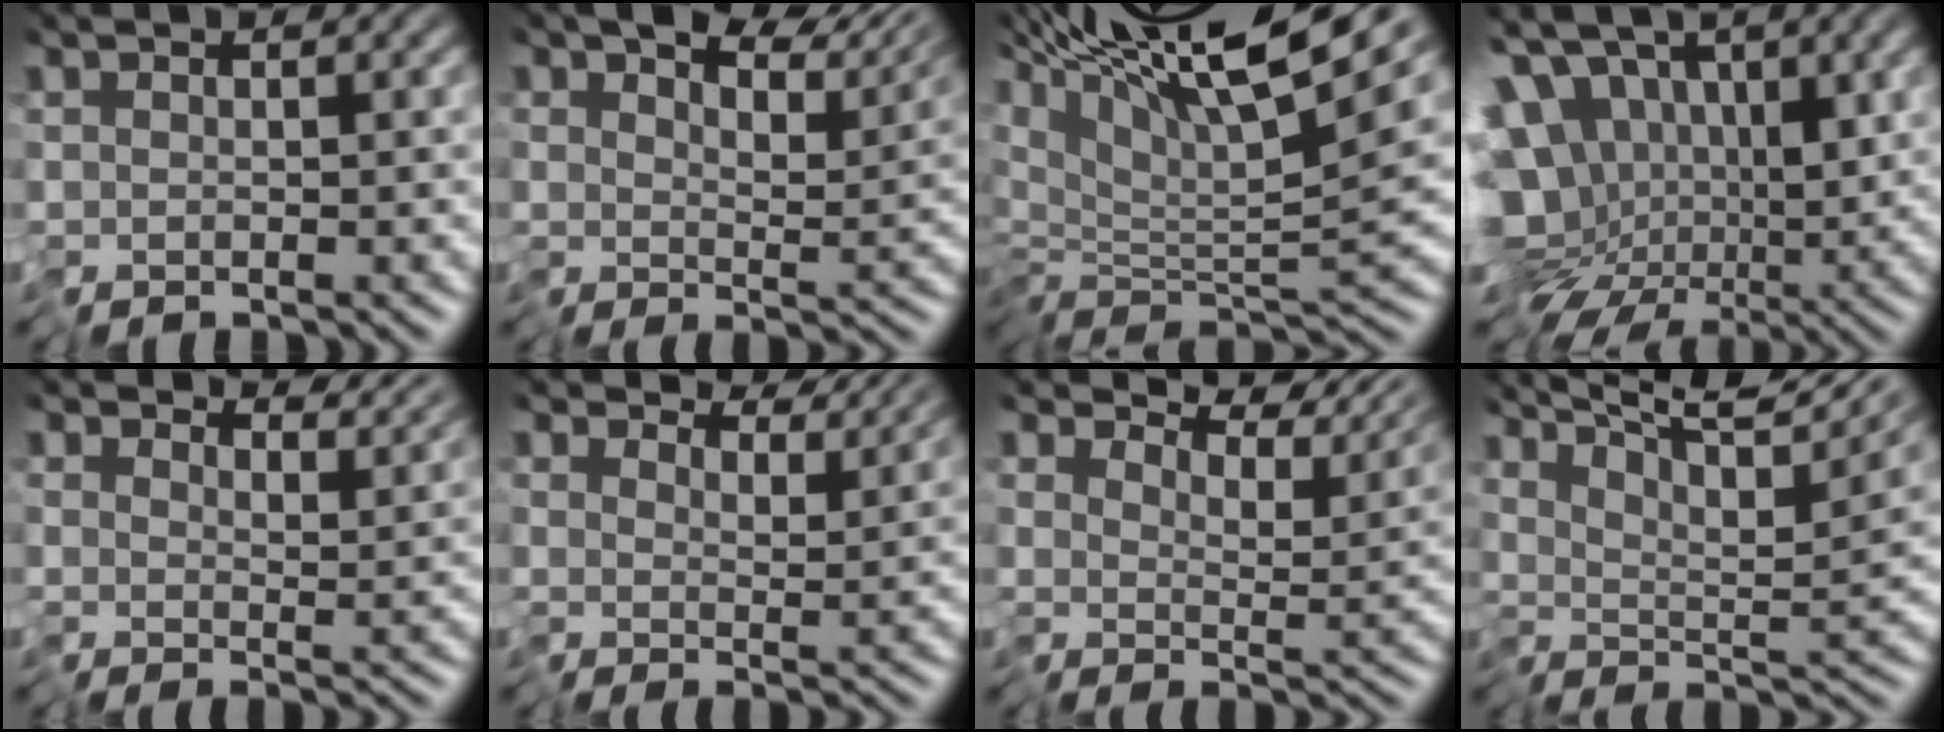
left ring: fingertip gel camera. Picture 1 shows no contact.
{"total": 7.5, "force": [6.4, 1.9, 3.4], "torque": [-0.050, 0.018, 0.099]}
{"total": 12.6, "force": [7.5, 2.4, 9.9], "torque": [-0.185, 0.047, 0.122]}
{"total": 13.3, "force": [1.1, 10.7, 7.8], "torque": [-0.135, -0.018, 0.013]}
{"total": 4.0, "force": [4.0, 0.6, 0.5], "torque": [-0.011, 0.007, 0.058]}
{"total": 4.6, "force": [4.6, 0.2, 0.3], "torque": [-0.008, 0.006, 0.064]}
{"total": 5.9, "force": [5.8, 0.4, 0.9], "torque": [-0.014, 0.004, 0.084]}
{"total": 10.9, "force": [9.2, 1.2, 5.8], "torque": [-0.092, 0.019, 0.108]}